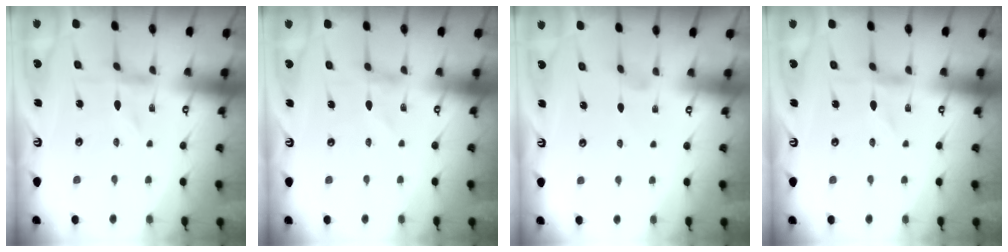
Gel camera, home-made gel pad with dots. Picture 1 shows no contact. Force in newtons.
{"total": 0.7, "press": 0.7, "slide": 0.1}
{"total": 0.0}
{"total": 0.7, "press": 0.7, "slide": 0.2}